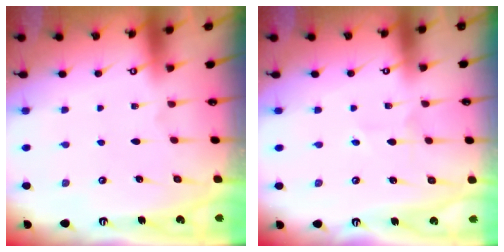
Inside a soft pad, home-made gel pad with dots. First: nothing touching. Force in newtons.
{"total": 2.0, "press": 1.9, "slide": 0.5}